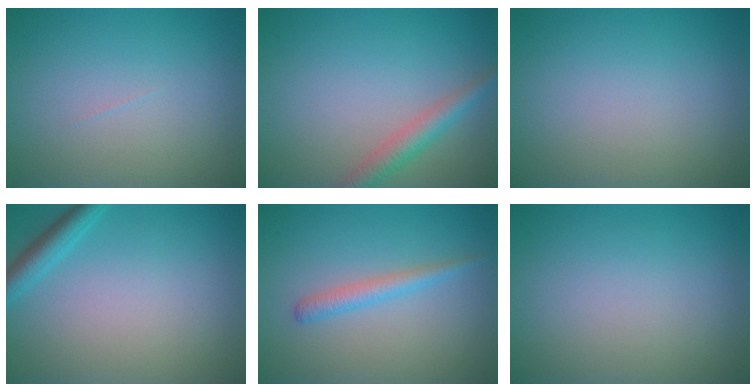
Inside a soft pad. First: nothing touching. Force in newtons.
{"total": 2.8, "press": 2.8, "slide": 0.1}
{"total": 0.0}
{"total": 2.3, "press": 2.3, "slide": 0.1}
{"total": 1.9, "press": 1.8, "slide": 0.1}
{"total": 0.0}